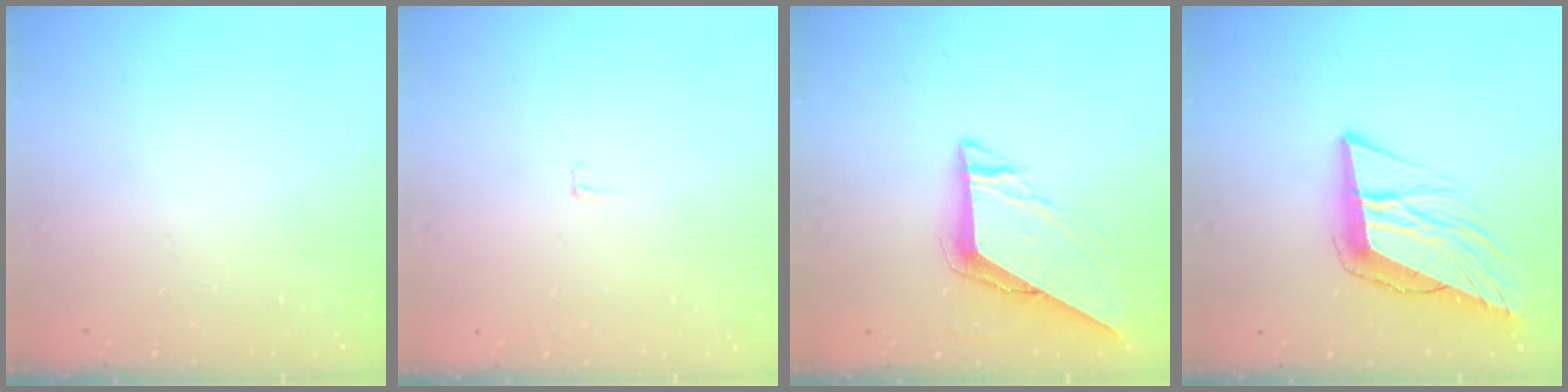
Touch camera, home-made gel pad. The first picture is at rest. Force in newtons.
{"total": 2.4, "press": 2.4, "slide": 0.2}
{"total": 7.4, "press": 7.4, "slide": 0.6}
{"total": 12.7, "press": 12.2, "slide": 3.4}